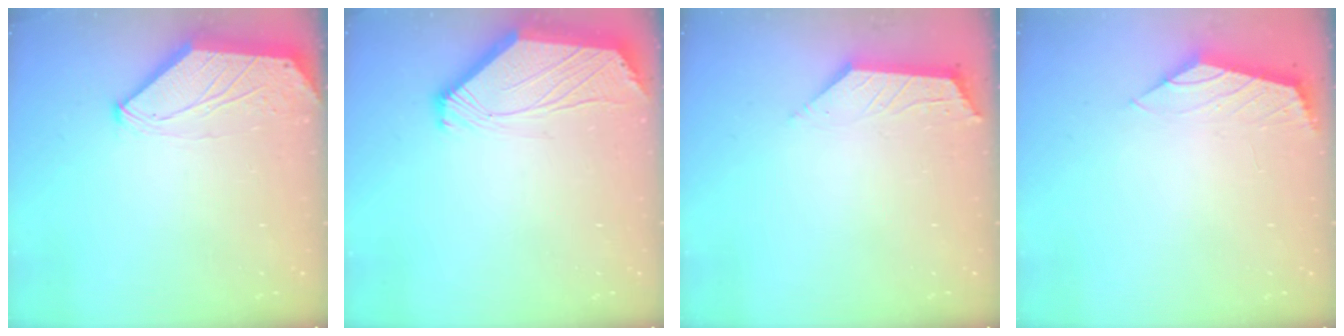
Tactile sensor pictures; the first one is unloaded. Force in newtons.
{"total": 2.4, "press": 2.4, "slide": 0.6}
{"total": 2.9, "press": 2.8, "slide": 0.5}
{"total": 0.9, "press": 0.9, "slide": 0.3}